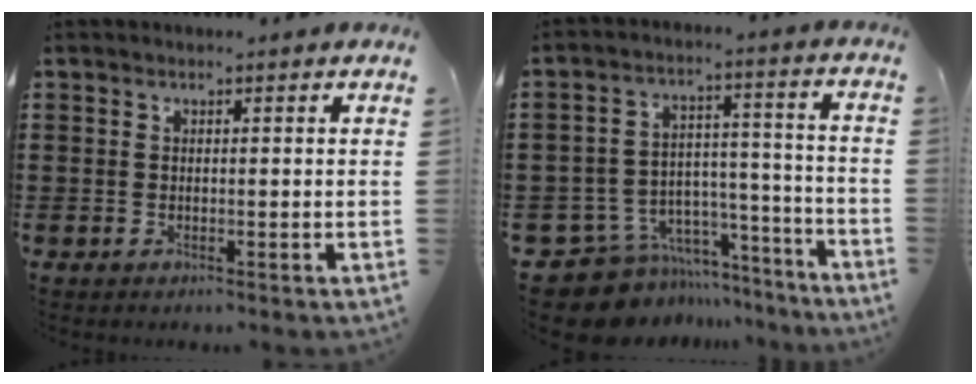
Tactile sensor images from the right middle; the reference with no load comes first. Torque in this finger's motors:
{"motor_torque": [0.53, -0.34, 0.05, 0.00]}